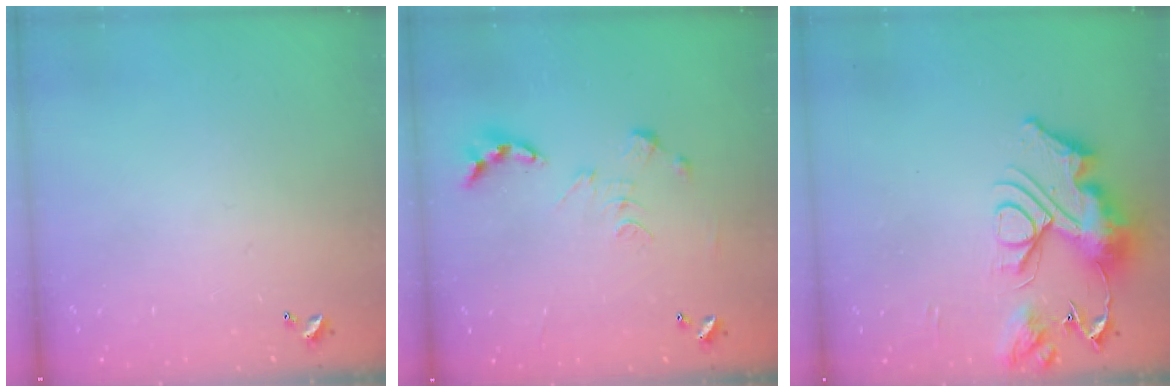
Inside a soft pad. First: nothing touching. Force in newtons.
{"total": 0.0}
{"total": 17.1, "press": 17.1, "slide": 1.7}